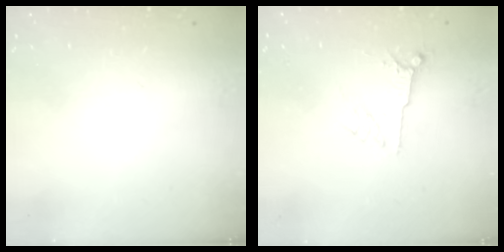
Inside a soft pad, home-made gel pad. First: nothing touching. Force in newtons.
{"total": 4.1, "press": 4.0, "slide": 0.5}